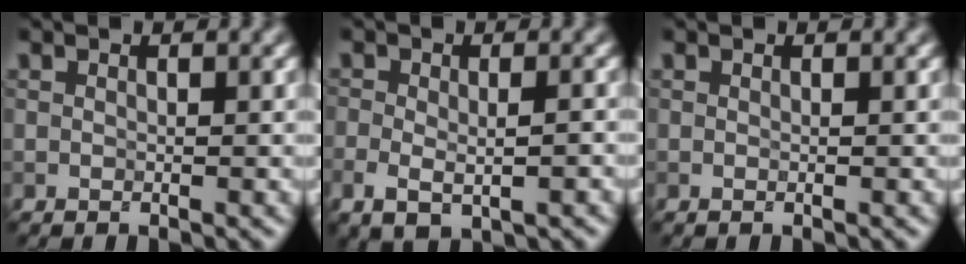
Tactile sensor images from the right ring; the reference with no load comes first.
{"total": 3.7, "force": [-1.1, 2.2, 2.8], "torque": [-0.042, -0.004, -0.012]}
{"total": 0.0}